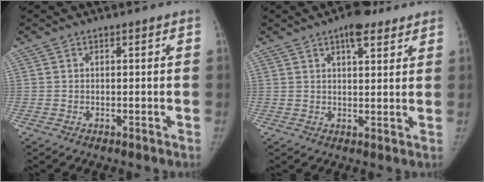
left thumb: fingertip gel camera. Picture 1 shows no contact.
{"total": 6.3, "force": [4.0, 2.6, 4.2], "torque": [-0.045, -0.015, 0.053]}